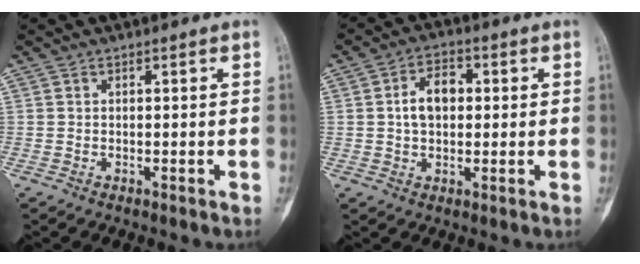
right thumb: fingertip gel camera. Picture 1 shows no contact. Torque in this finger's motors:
{"motor_torque": [-0.03, 0.05, 0.30, -0.16, 0.02]}